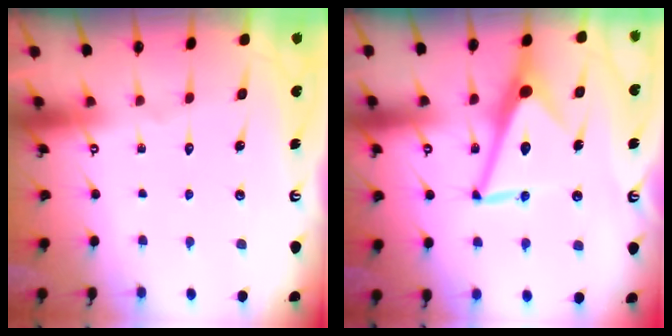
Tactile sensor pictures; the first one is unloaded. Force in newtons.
{"total": 12.8, "press": 12.8, "slide": 0.2}